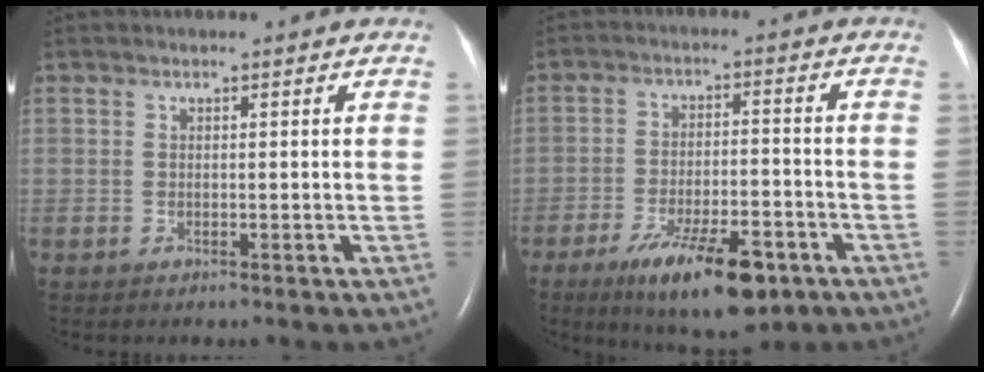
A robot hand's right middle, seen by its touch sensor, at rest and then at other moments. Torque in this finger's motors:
{"motor_torque": [1.11, -1.03, 0.25, 0.10]}